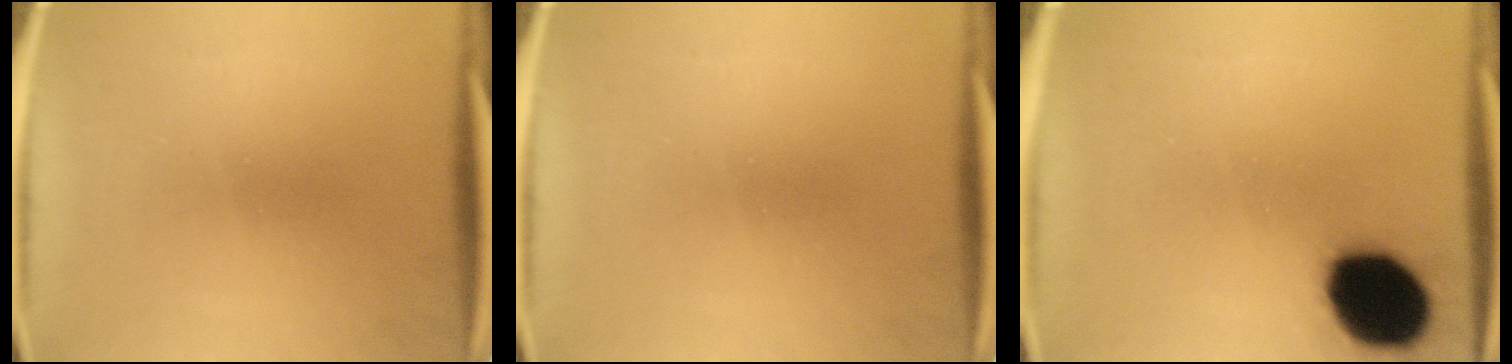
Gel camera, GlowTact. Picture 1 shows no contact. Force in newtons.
{"total": 0.0}
{"total": 19.1}